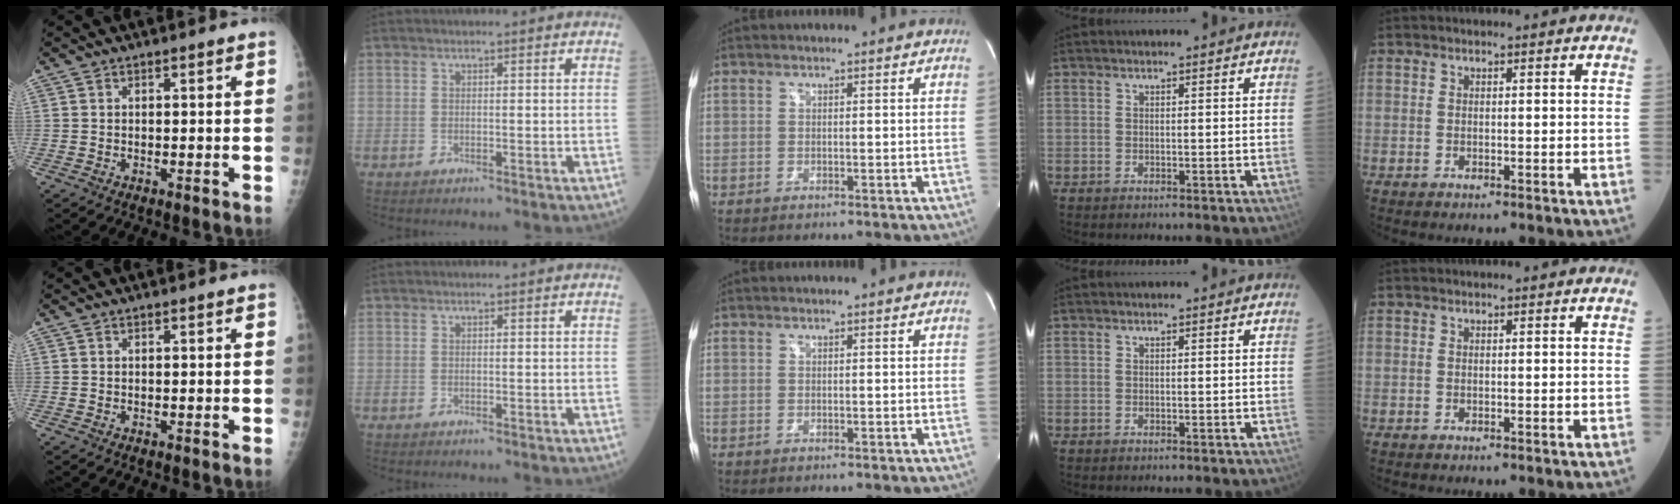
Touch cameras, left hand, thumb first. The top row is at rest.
{}